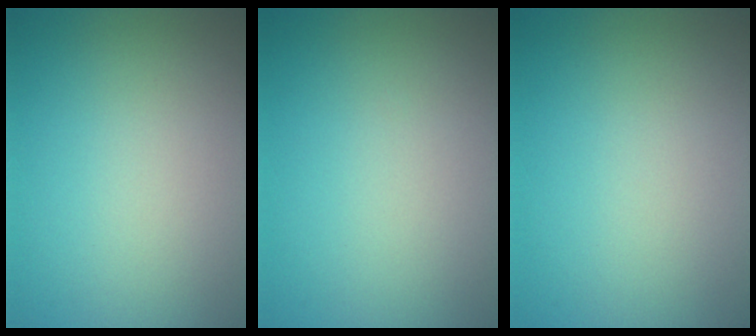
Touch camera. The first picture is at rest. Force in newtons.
{"total": 0.0}
{"total": 0.0}